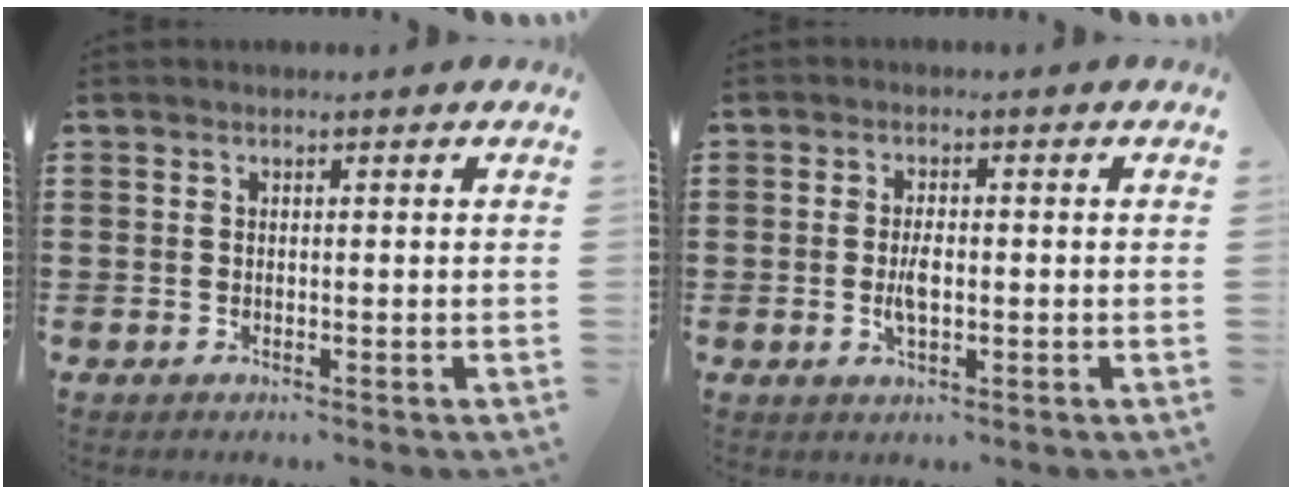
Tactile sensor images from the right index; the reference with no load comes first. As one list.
[{"total": 3.4, "force": [-0.5, 1.4, 3.1], "torque": [-0.064, -0.002, -0.010]}]